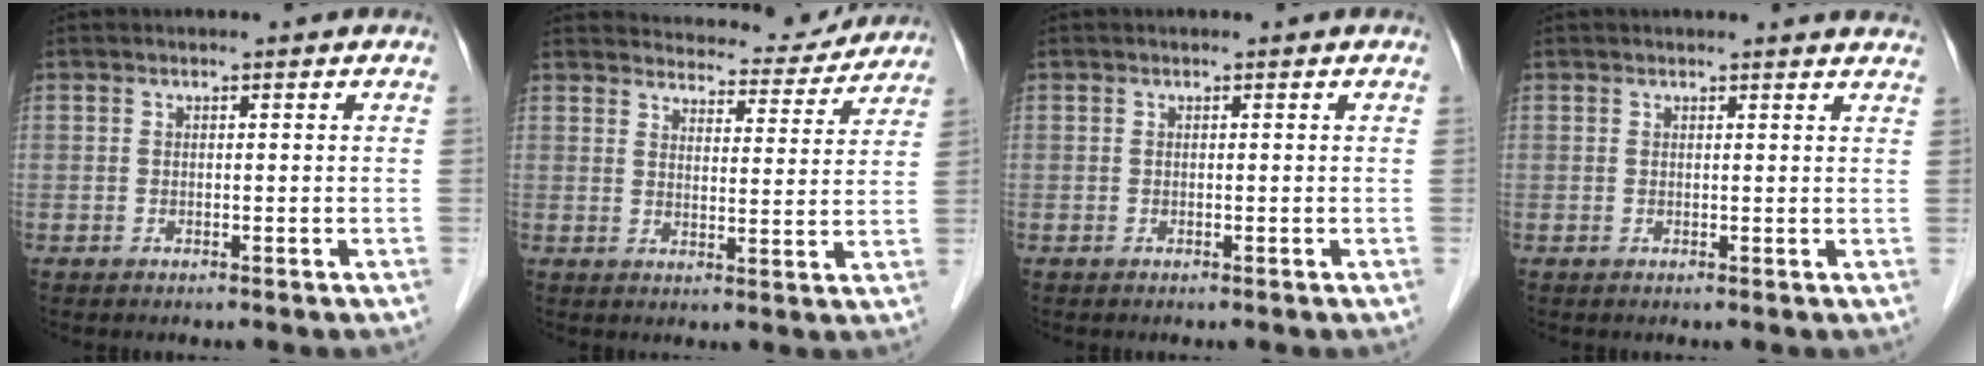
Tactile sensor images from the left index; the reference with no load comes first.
{"total": 13.4, "force": [12.8, 3.3, 2.1], "torque": [-0.007, -0.011, 0.146]}
{"total": 0.0}
{"total": 6.2, "force": [6.0, 0.2, 1.5], "torque": [-0.014, 0.002, 0.045]}